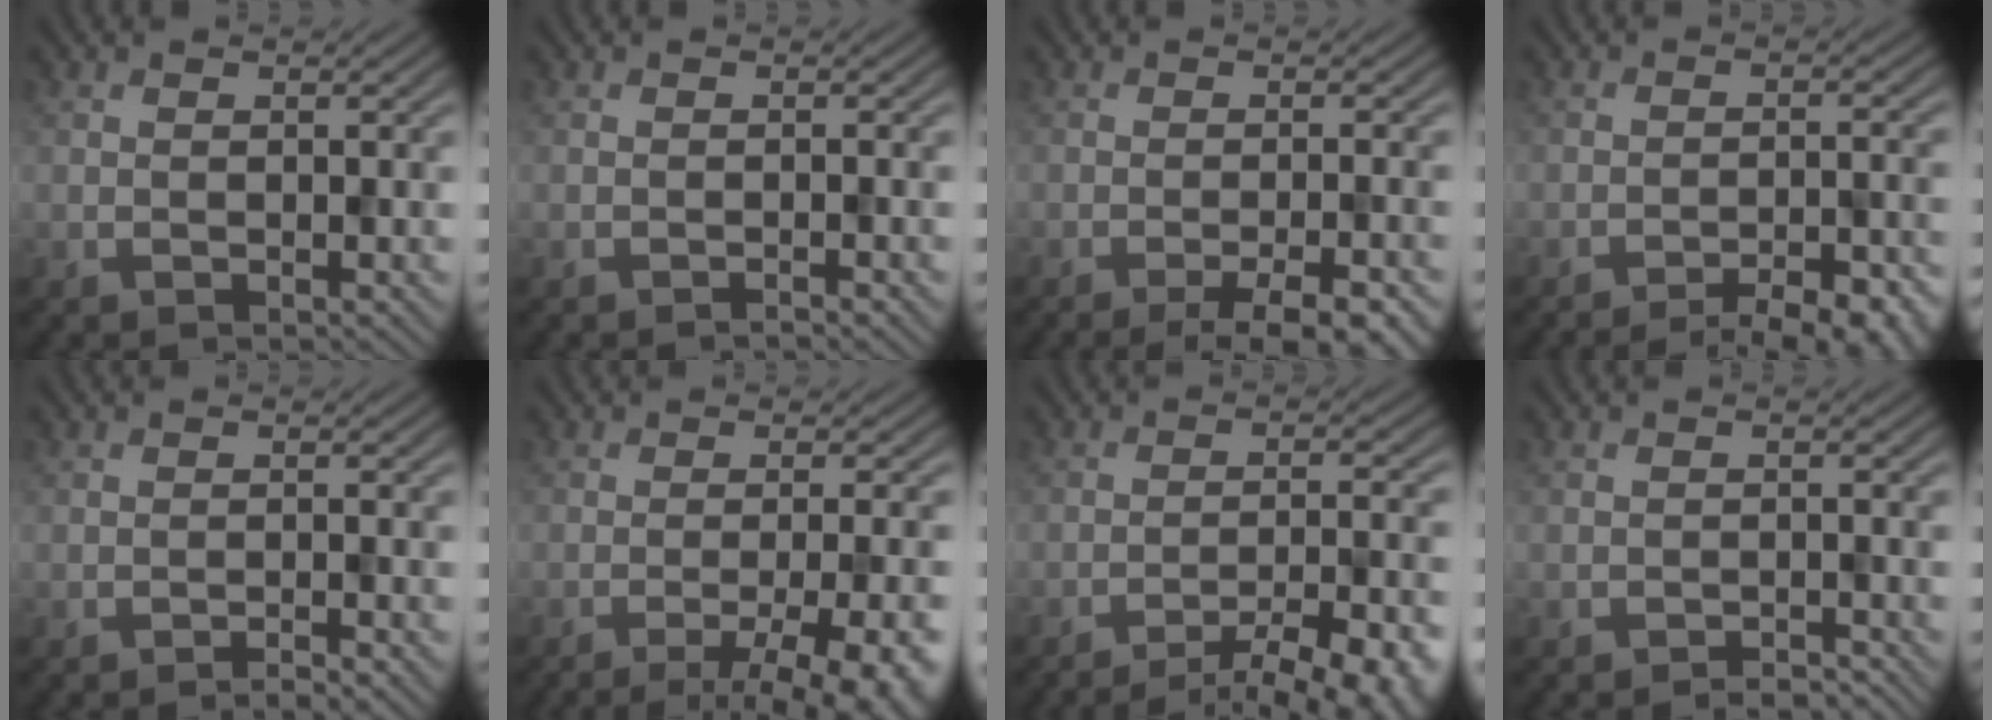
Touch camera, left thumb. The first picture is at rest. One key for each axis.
{"total": 0.8, "fx": -0.7, "fy": 0.0, "fz": 0.4, "tx": -0.005, "ty": 0.003, "tz": -0.017}
{"total": 6.5, "fx": -4.2, "fy": 1.3, "fz": 4.8, "tx": -0.068, "ty": 0.004, "tz": -0.058}
{"total": 9.0, "fx": -7.3, "fy": 2.1, "fz": 4.9, "tx": -0.062, "ty": 0.010, "tz": -0.085}
{"total": 1.7, "fx": -1.3, "fy": 0.1, "fz": 1.2, "tx": -0.013, "ty": 0.003, "tz": -0.025}
{"total": 11.3, "fx": -6.6, "fy": 2.9, "fz": 8.7, "tx": -0.102, "ty": 0.002, "tz": -0.074}
{"total": 12.1, "fx": -9.4, "fy": 2.8, "fz": 7.0, "tx": -0.093, "ty": 0.003, "tz": -0.113}
{"total": 1.6, "fx": -1.5, "fy": 0.1, "fz": 0.6, "tx": -0.004, "ty": 0.003, "tz": -0.027}